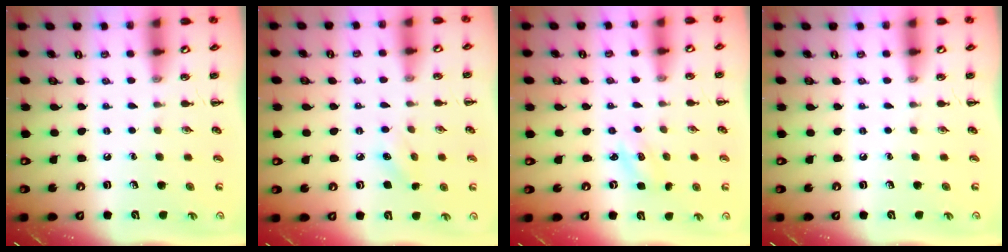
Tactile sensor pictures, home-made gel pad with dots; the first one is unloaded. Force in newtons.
{"total": 4.6, "press": 4.4, "slide": 1.1}
{"total": 2.5, "press": 2.4, "slide": 0.7}
{"total": 0.0}